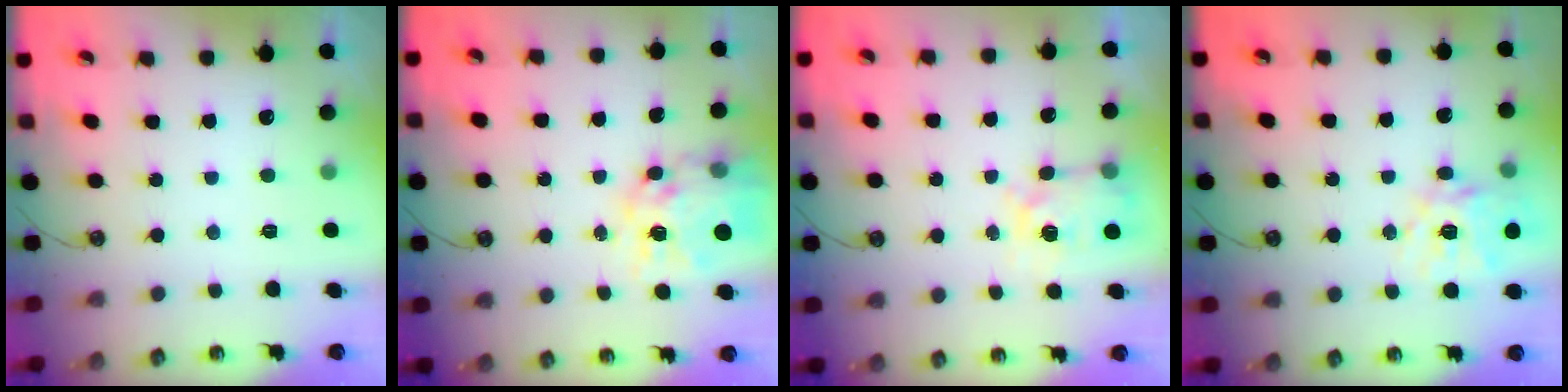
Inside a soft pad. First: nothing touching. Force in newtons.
{"total": 14.5, "press": 14.5, "slide": 1.3}
{"total": 5.8, "press": 5.7, "slide": 0.8}
{"total": 17.4, "press": 17.2, "slide": 2.2}